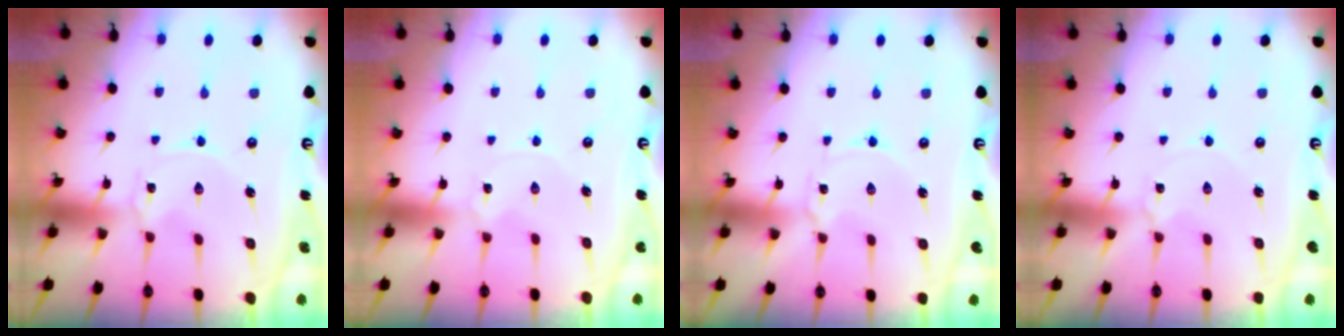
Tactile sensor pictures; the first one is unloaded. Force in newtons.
{"total": 1.4, "press": 1.4, "slide": 0.2}
{"total": 1.5, "press": 1.5, "slide": 0.3}
{"total": 1.4, "press": 1.3, "slide": 0.3}